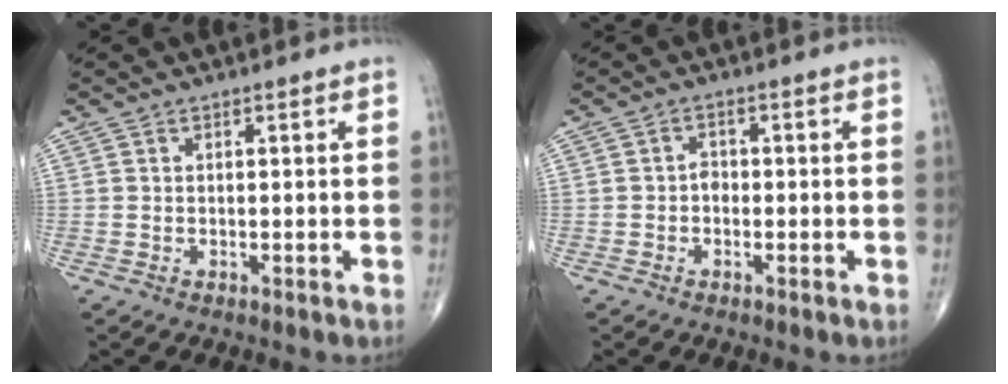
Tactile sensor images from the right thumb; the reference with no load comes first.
{"total": 1.7, "force": [-0.5, 1.3, 1.0], "torque": [-0.007, 0.006, -0.013]}